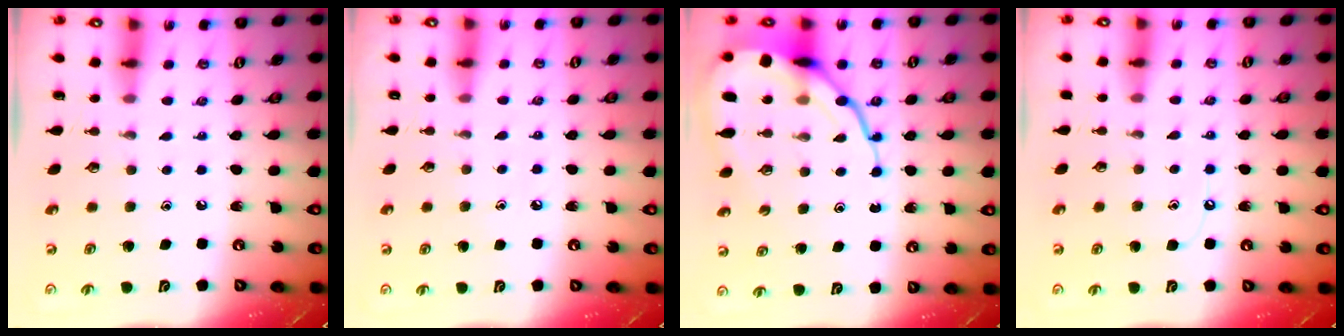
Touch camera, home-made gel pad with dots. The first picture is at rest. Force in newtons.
{"total": 3.4, "press": 3.3, "slide": 0.5}
{"total": 16.7, "press": 16.6, "slide": 1.6}
{"total": 5.8, "press": 5.8, "slide": 0.5}